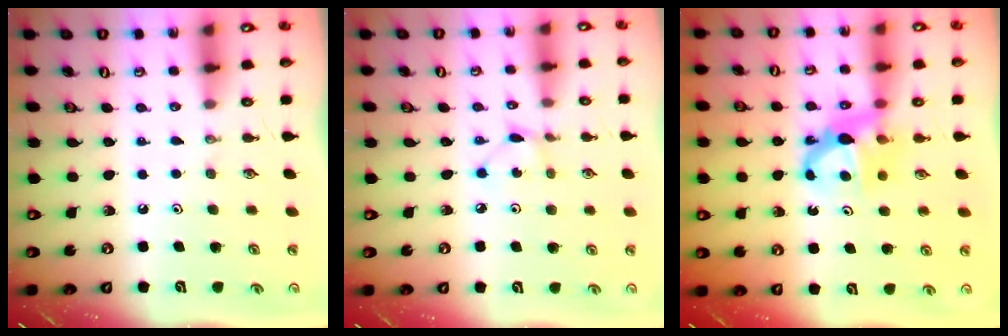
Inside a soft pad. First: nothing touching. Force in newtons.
{"total": 1.9, "press": 1.9, "slide": 0.1}
{"total": 7.2, "press": 7.2, "slide": 0.1}